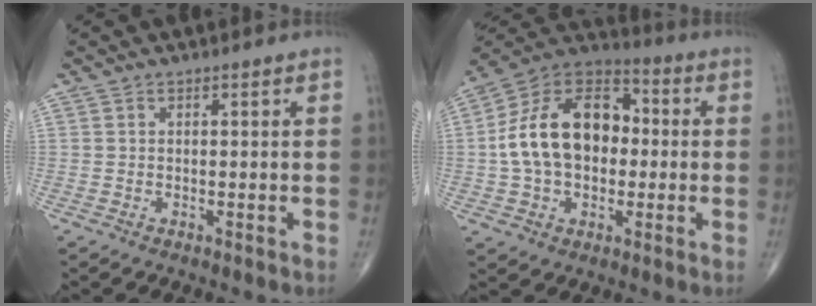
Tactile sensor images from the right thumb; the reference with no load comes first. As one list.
[{"total": 19.2, "force": [0.2, 12.9, 14.2], "torque": [-0.222, 0.033, -0.004]}]